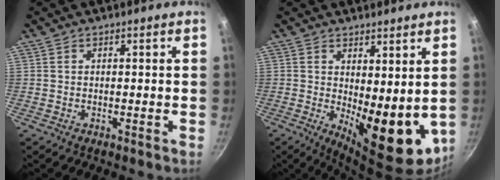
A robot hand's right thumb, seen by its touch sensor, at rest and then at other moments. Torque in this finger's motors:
{"motor_torque": [-0.20, 1.31, 1.57, 0.09, 0.13]}